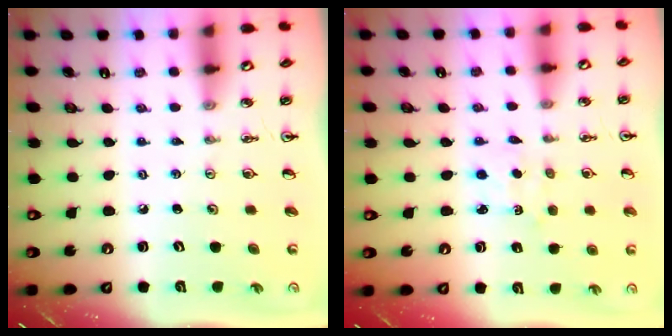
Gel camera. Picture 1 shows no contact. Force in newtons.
{"total": 1.7, "press": 1.7, "slide": 0.3}